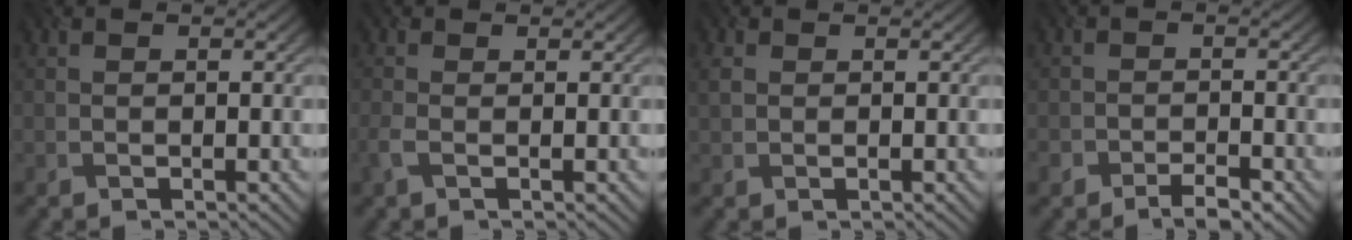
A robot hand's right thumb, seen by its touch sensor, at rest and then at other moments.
{"total": 1.8, "force": [-0.6, 1.0, 1.4], "torque": [-0.042, -0.006, -0.019]}
{"total": 1.2, "force": [0.8, 0.8, 0.4], "torque": [-0.020, 0.001, 0.012]}
{"total": 2.8, "force": [-2.2, 1.3, 1.1], "torque": [-0.015, -0.004, -0.043]}